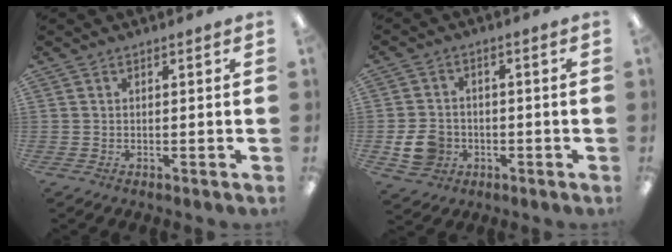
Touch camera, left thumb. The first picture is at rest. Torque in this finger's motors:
{"motor_torque": [-0.16, 0.22, 0.03, 0.00, 0.02]}